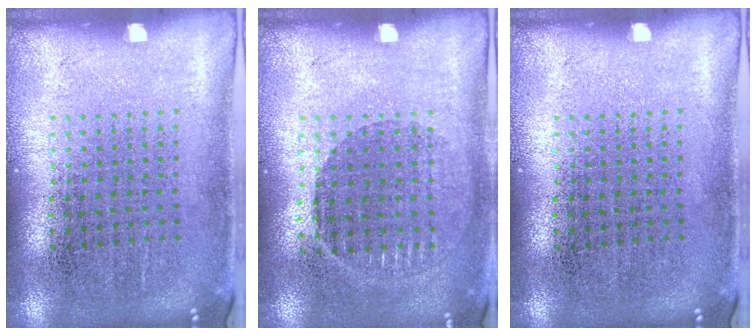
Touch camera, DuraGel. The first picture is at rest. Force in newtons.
{"total": 0.9, "press": 0.8, "slide": 0.3}
{"total": 0.0}